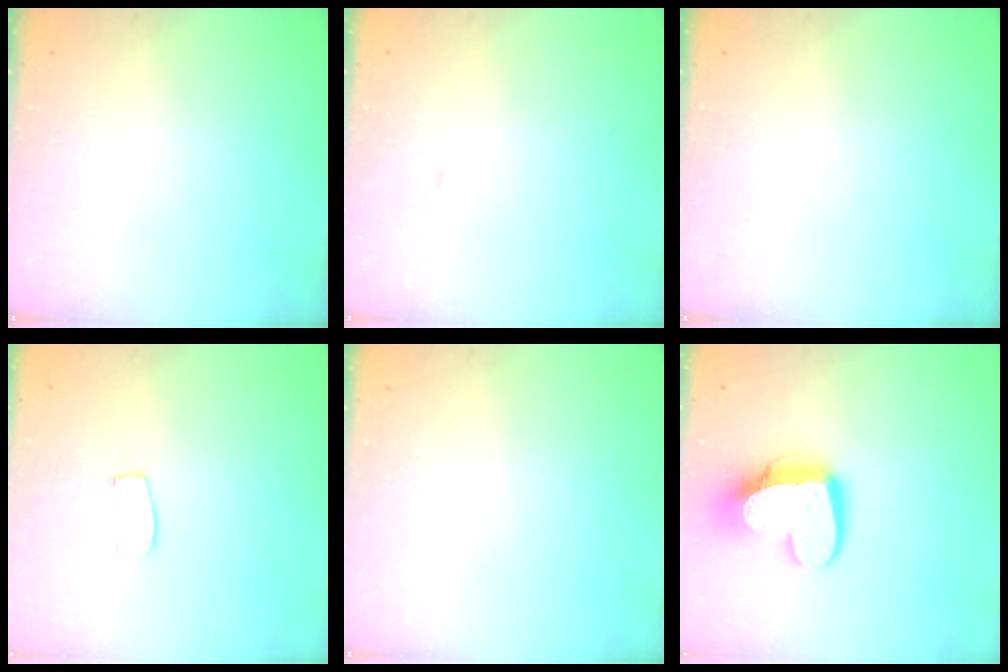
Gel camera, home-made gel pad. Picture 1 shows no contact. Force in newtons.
{"total": 0.0}
{"total": 0.0}
{"total": 4.5, "press": 4.5, "slide": 0.2}
{"total": 0.0}
{"total": 14.9, "press": 14.8, "slide": 1.5}